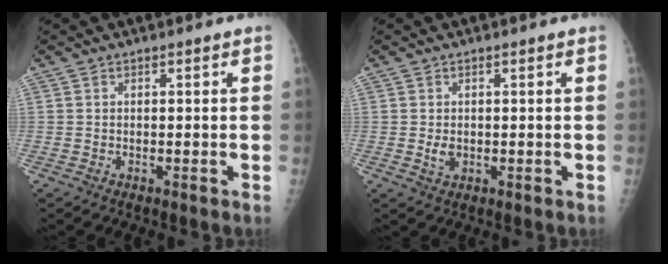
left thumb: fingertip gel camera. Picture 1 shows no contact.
{"total": 1.8, "force": [0.1, 1.2, 1.4], "torque": [-0.019, -0.004, 0.008]}